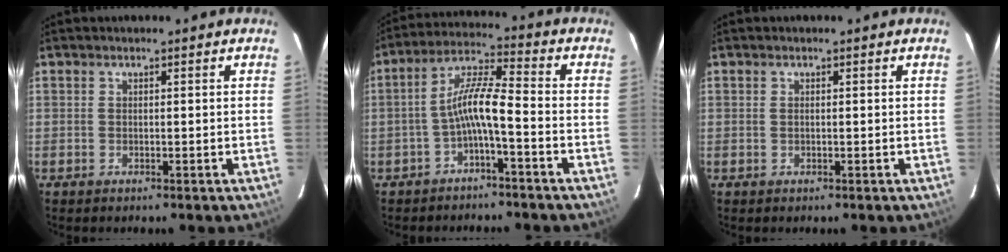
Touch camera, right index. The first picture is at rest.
{"total": 7.0, "force": [-3.0, 0.7, 6.3], "torque": [-0.143, 0.019, -0.057]}
{"total": 0.0}